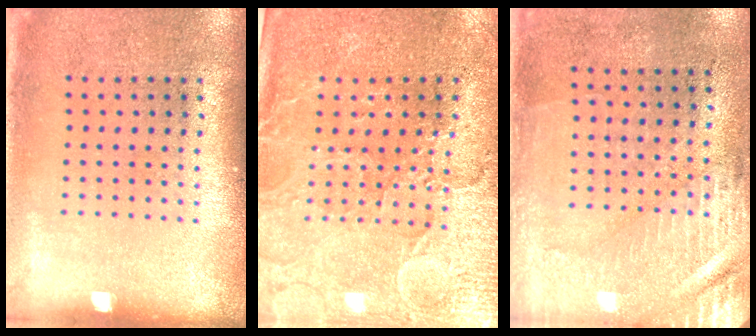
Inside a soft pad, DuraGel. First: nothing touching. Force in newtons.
{"total": 3.5, "press": 3.3, "slide": 1.2}
{"total": 3.0, "press": 2.5, "slide": 1.6}